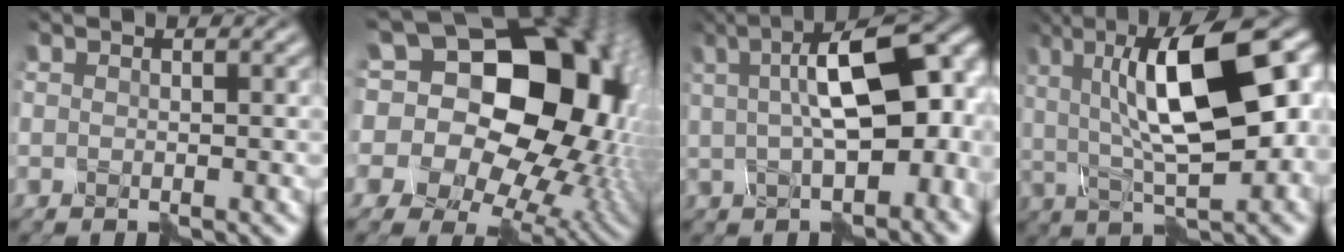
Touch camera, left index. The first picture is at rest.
{"total": 22.8, "force": [5.3, 16.6, 14.8], "torque": [-0.251, 0.049, 0.079]}
{"total": 13.9, "force": [2.4, 6.5, 12.0], "torque": [-0.159, 0.019, 0.030]}
{"total": 14.5, "force": [3.4, 5.4, 13.1], "torque": [-0.209, 0.010, 0.047]}